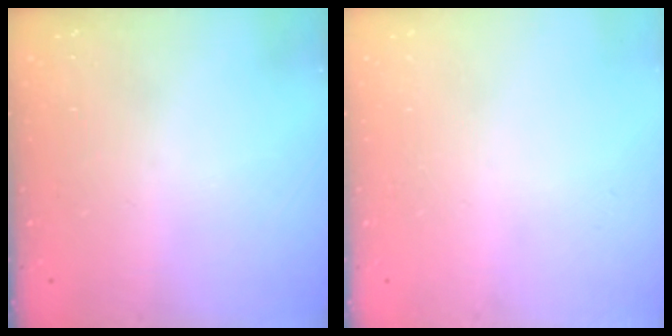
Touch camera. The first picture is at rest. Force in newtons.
{"total": 0.0}